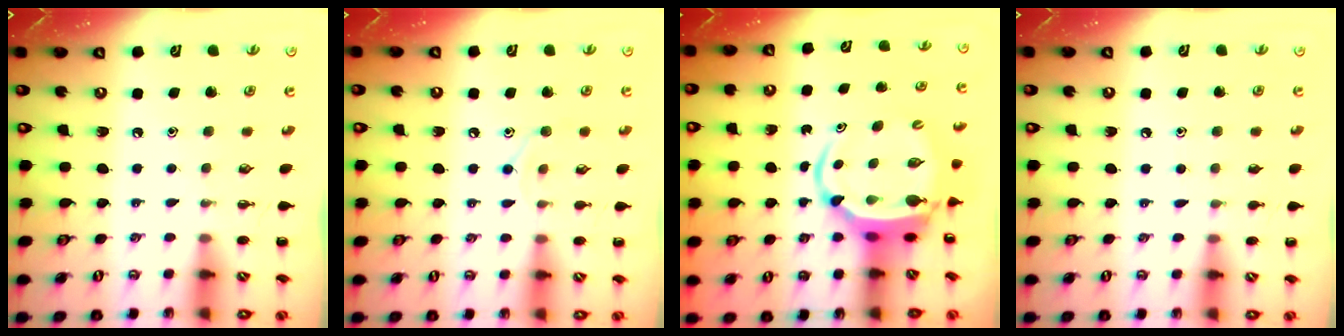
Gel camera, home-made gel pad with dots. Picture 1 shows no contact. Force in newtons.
{"total": 8.2, "press": 8.1, "slide": 1.5}
{"total": 5.9, "press": 5.8, "slide": 1.1}
{"total": 5.5, "press": 5.2, "slide": 1.8}